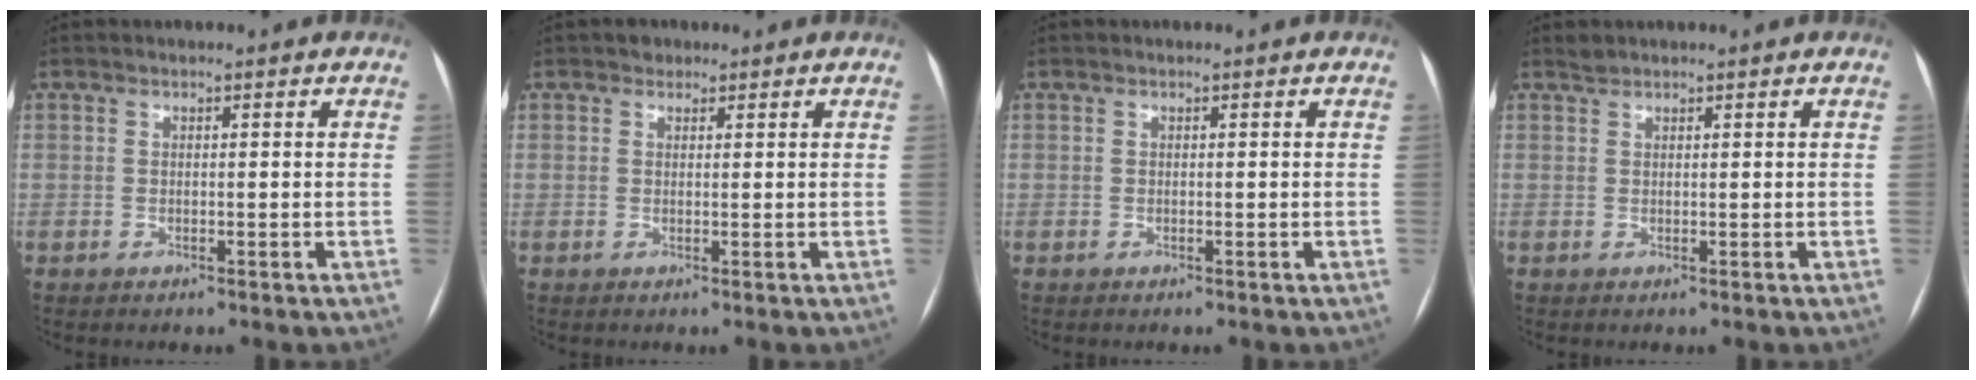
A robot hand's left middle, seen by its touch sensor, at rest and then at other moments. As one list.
[{"total": 1.2, "force": [0.8, 0.9, 0.1], "torque": [0.002, 0.001, 0.008]}, {"total": 0.0}, {"total": 0.8, "force": [0.7, 0.1, 0.0], "torque": [-0.006, 0.006, 0.018]}]